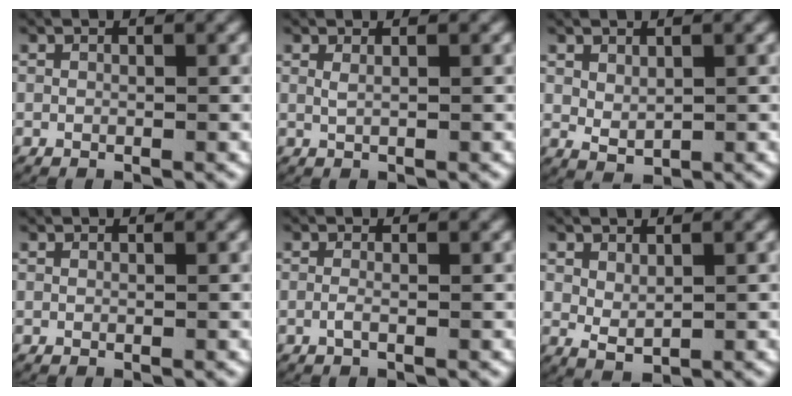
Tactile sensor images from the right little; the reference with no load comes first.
{"total": 0.8, "force": [0.5, -0.1, 0.6], "torque": [-0.020, -0.004, 0.012]}
{"total": 1.6, "force": [0.7, 1.0, 1.1], "torque": [-0.024, -0.009, 0.023]}
{"total": 0.0}
{"total": 0.9, "force": [-0.4, -0.1, 0.7], "torque": [-0.022, -0.006, -0.008]}
{"total": 1.8, "force": [0.5, 1.1, 1.4], "torque": [-0.033, -0.011, 0.021]}